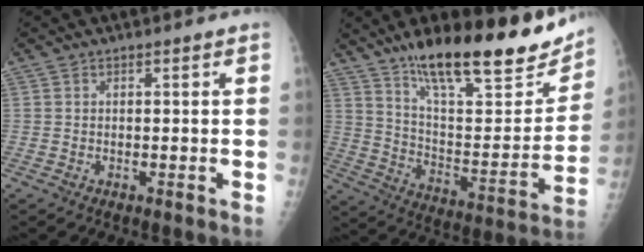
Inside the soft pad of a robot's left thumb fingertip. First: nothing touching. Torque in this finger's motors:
{"motor_torque": [0.41, 0.33, 1.41, -1.35, 0.13]}